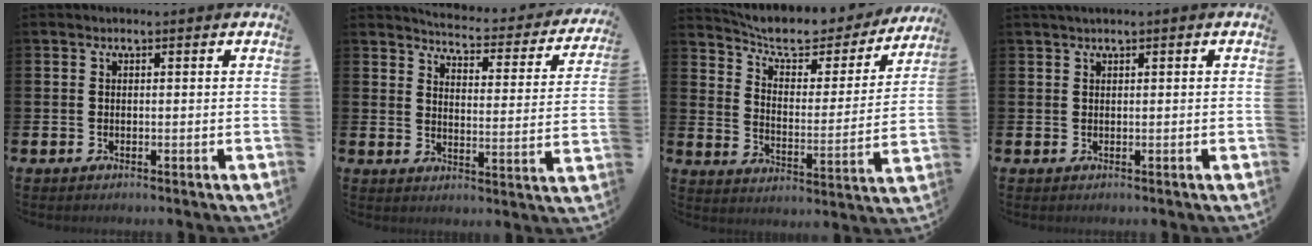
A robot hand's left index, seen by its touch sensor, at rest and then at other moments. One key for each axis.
{"total": 4.5, "fx": 4.4, "fy": 0.6, "fz": 0.9, "tx": -0.037, "ty": -0.041, "tz": 0.069}
{"total": 8.7, "fx": 7.8, "fy": 2.5, "fz": 3.1, "tx": -0.087, "ty": -0.052, "tz": 0.129}
{"total": 0.8, "fx": 0.6, "fy": 0.0, "fz": 0.5, "tx": -0.014, "ty": 0.005, "tz": 0.012}